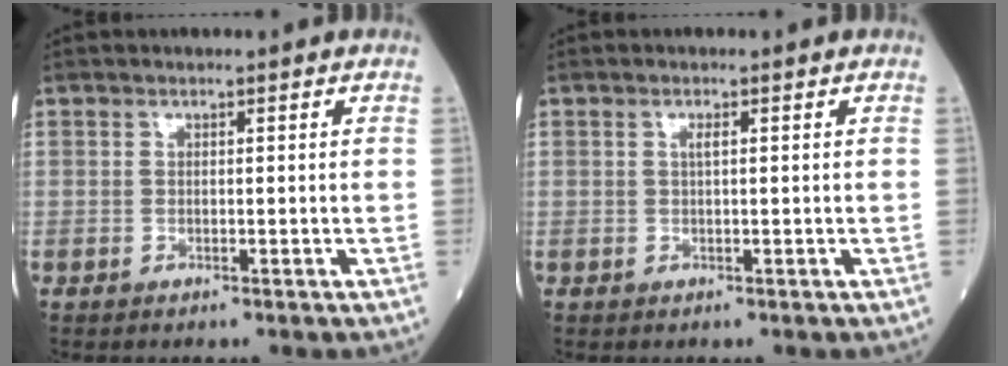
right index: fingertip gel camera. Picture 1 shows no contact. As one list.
[{"total": 1.0, "force": [0.3, 0.1, 0.9], "torque": [-0.022, 0.001, 0.005]}]